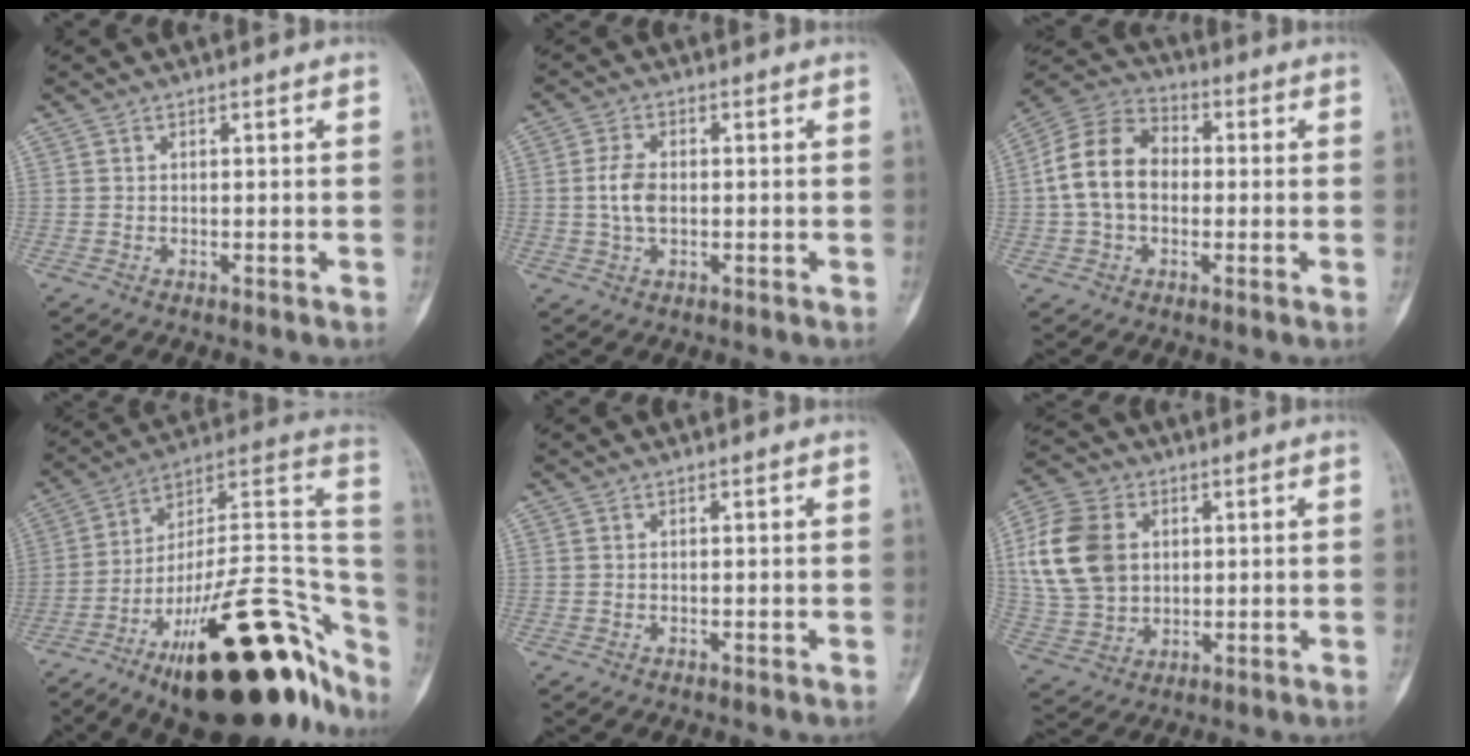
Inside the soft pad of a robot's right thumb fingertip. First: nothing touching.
{"total": 5.1, "force": [-0.1, 3.0, 4.1], "torque": [-0.085, 0.005, -0.004]}
{"total": 12.7, "force": [-0.2, 9.3, 8.7], "torque": [-0.151, 0.035, -0.014]}
{"total": 36.2, "force": [-17.6, 13.3, 28.7], "torque": [-0.312, 0.086, -0.271]}
{"total": 0.0}
{"total": 15.8, "force": [3.1, 11.9, 9.9], "torque": [-0.184, 0.004, 0.061]}